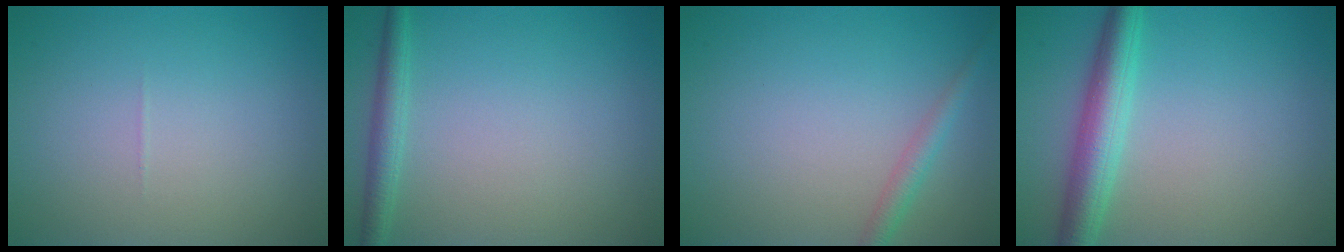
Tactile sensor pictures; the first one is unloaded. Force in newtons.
{"total": 1.9, "press": 1.9, "slide": 0.1}
{"total": 1.7, "press": 1.7, "slide": 0.1}
{"total": 4.4, "press": 4.4, "slide": 0.1}